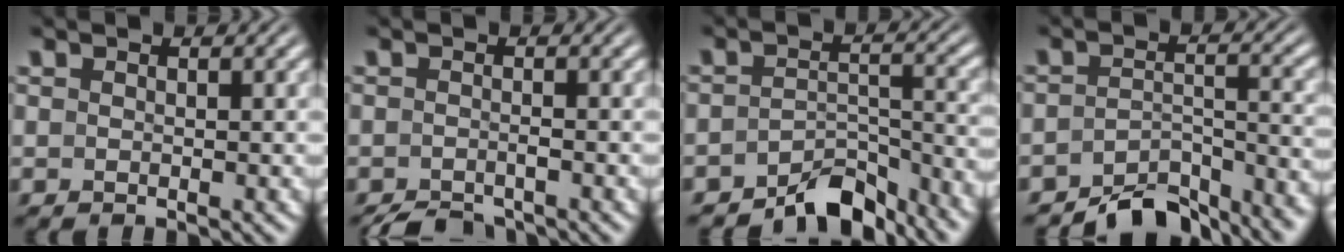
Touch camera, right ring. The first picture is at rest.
{"total": 2.9, "force": [-2.8, 0.5, 0.7], "torque": [-0.013, -0.016, -0.038]}
{"total": 6.1, "force": [-5.4, 1.7, 2.2], "torque": [-0.026, -0.013, -0.084]}
{"total": 6.9, "force": [-6.3, 1.6, 2.3], "torque": [-0.032, -0.014, -0.098]}